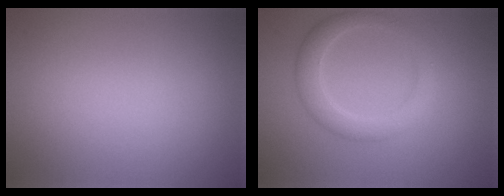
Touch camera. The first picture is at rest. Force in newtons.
{"total": 3.2, "press": 3.2, "slide": 0.2}